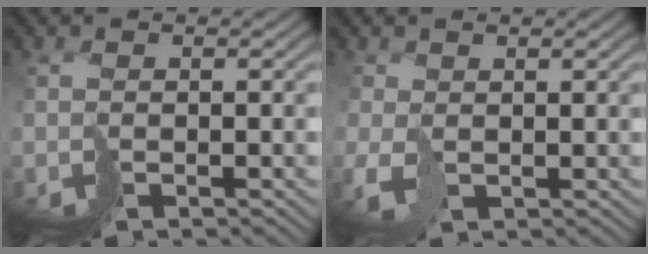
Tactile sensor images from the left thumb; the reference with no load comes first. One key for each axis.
{"total": 1.2, "fx": 1.1, "fy": 0.5, "fz": 0.1, "tx": -0.009, "ty": 0.000, "tz": 0.024}